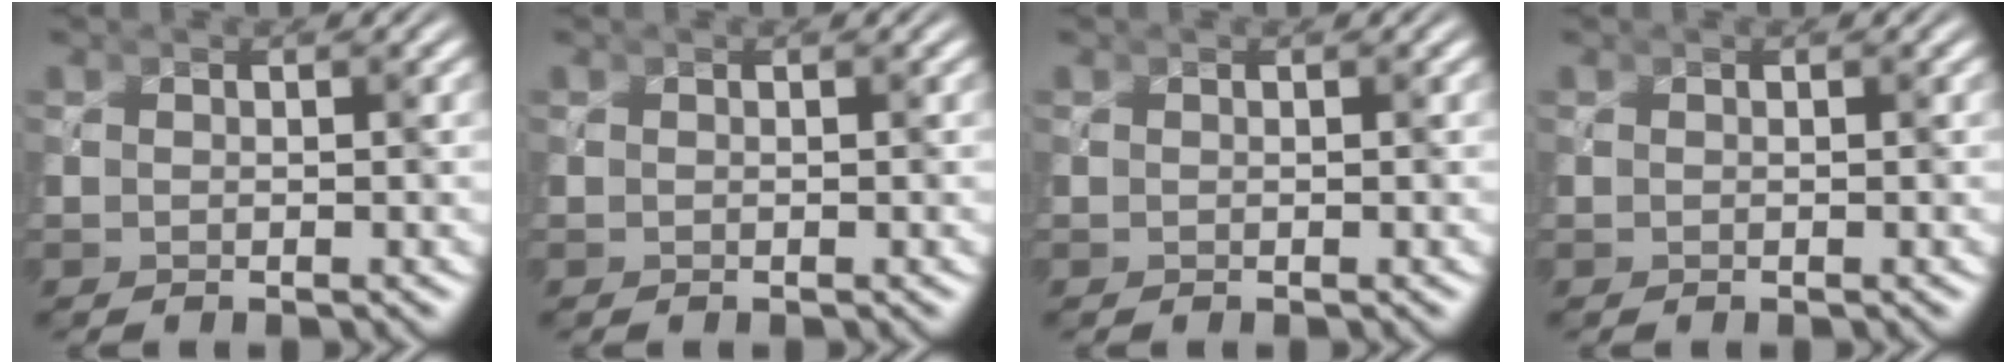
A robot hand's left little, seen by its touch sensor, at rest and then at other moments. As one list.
[{"total": 0.0}, {"total": 0.0}, {"total": 0.0}]